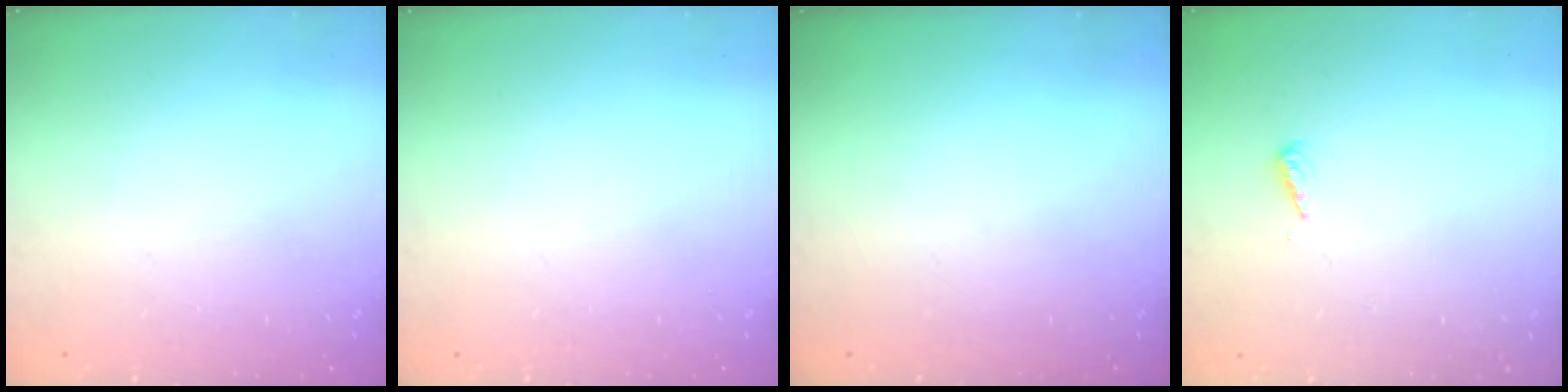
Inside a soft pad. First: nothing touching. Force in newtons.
{"total": 0.0}
{"total": 0.0}
{"total": 3.6, "press": 3.6, "slide": 0.4}